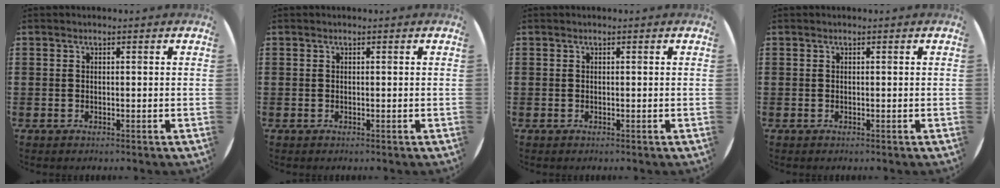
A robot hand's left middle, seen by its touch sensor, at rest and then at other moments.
{"total": 0.0}
{"total": 0.0}
{"total": 0.0}